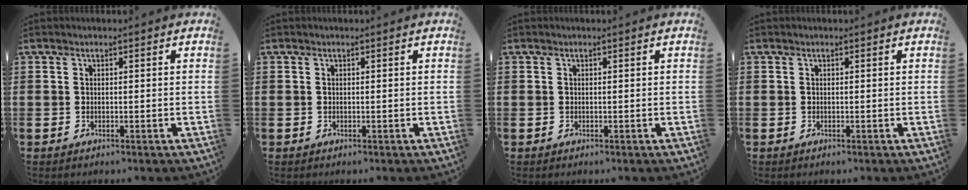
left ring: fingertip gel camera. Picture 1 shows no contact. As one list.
[{"total": 0.0}, {"total": 0.0}, {"total": 0.0}]